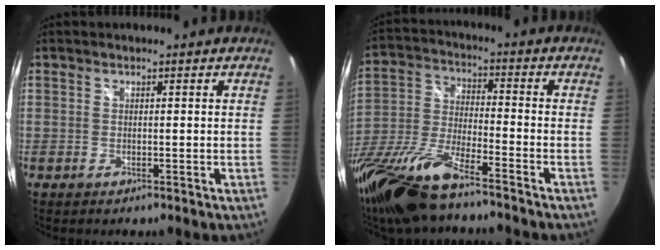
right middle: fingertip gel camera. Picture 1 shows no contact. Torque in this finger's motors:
{"motor_torque": [1.24, -0.90, 0.69, 0.21]}